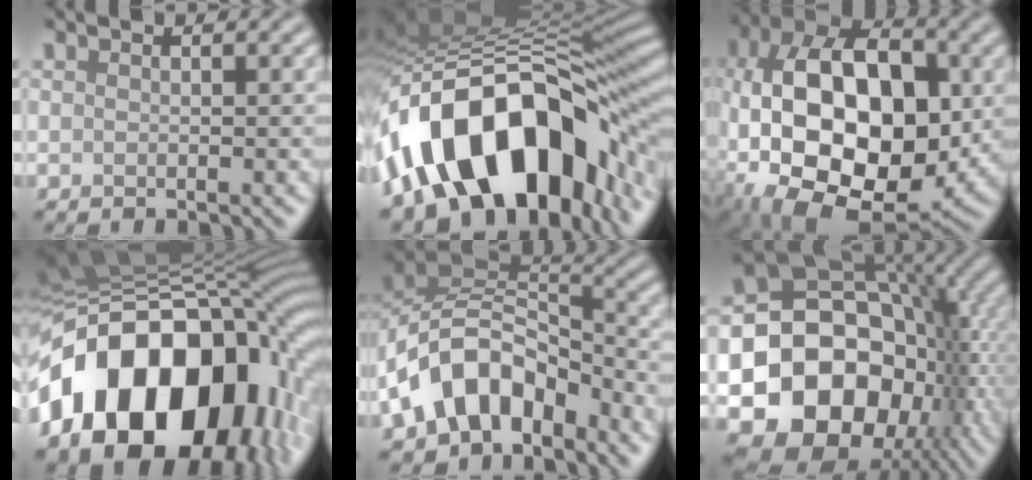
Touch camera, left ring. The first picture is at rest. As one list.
[{"total": 17.1, "force": [-5.8, 9.8, 12.8], "torque": [-0.204, 0.016, -0.098]}, {"total": 16.7, "force": [-2.7, 10.2, 13.0], "torque": [-0.214, -0.001, -0.048]}, {"total": 18.3, "force": [-5.7, 12.4, 12.2], "torque": [-0.194, 0.009, -0.093]}, {"total": 9.7, "force": [-4.9, 6.0, 5.8], "torque": [-0.091, 0.012, -0.101]}, {"total": 16.6, "force": [-4.7, 13.1, 9.1], "torque": [-0.155, -0.008, -0.086]}]